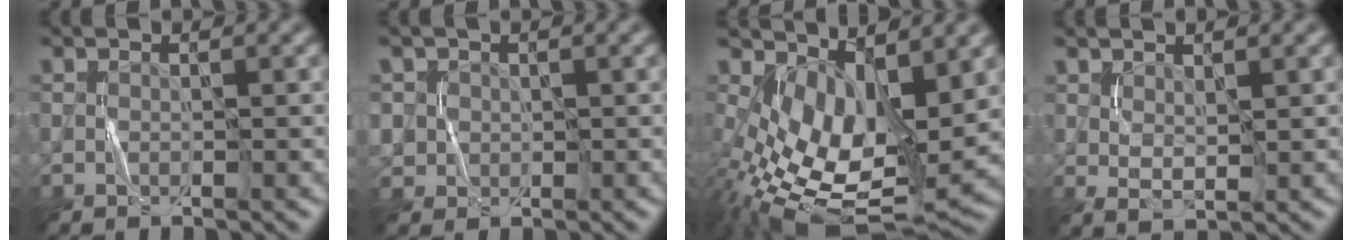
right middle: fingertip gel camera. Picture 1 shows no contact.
{"total": 1.9, "force": [0.4, 1.9, 0.3], "torque": [-0.008, -0.002, 0.019]}
{"total": 11.4, "force": [0.0, 5.8, 9.8], "torque": [-0.185, -0.021, 0.013]}
{"total": 1.8, "force": [1.0, 0.8, 1.3], "torque": [-0.029, -0.004, 0.024]}